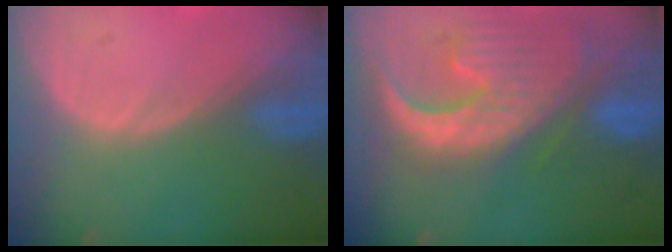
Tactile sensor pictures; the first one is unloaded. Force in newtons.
{"total": 13.4, "press": 11.4, "slide": 7.0}